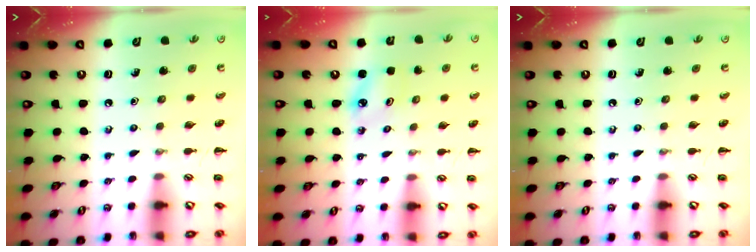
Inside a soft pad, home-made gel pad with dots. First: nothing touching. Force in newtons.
{"total": 2.8, "press": 2.7, "slide": 0.4}
{"total": 0.0}